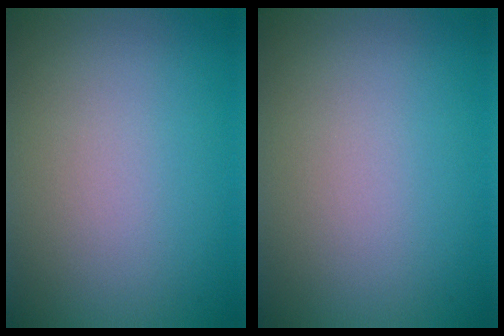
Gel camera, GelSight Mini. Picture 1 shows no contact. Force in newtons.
{"total": 0.0}